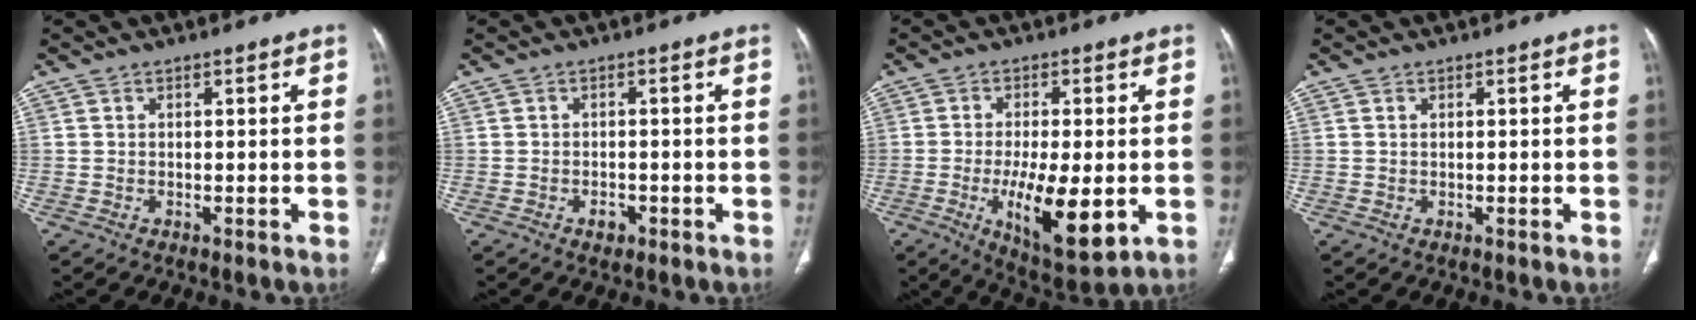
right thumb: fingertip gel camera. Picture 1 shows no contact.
{"total": 1.9, "force": [-1.0, 1.3, 1.0], "torque": [-0.010, 0.006, -0.011]}
{"total": 13.5, "force": [-3.1, 4.6, 12.3], "torque": [-0.195, -0.021, -0.041]}
{"total": 0.0}